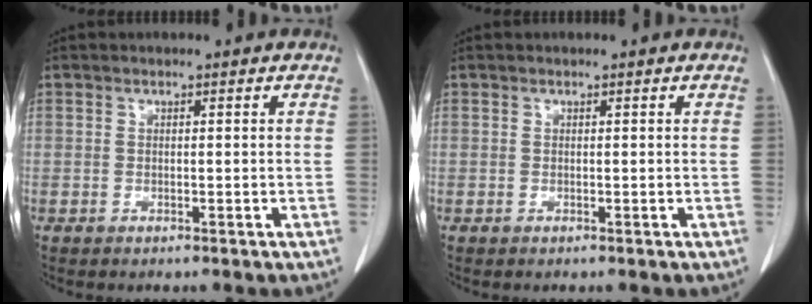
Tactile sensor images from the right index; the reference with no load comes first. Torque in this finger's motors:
{"motor_torque": [-0.30, 0.05, -0.03, -0.01]}